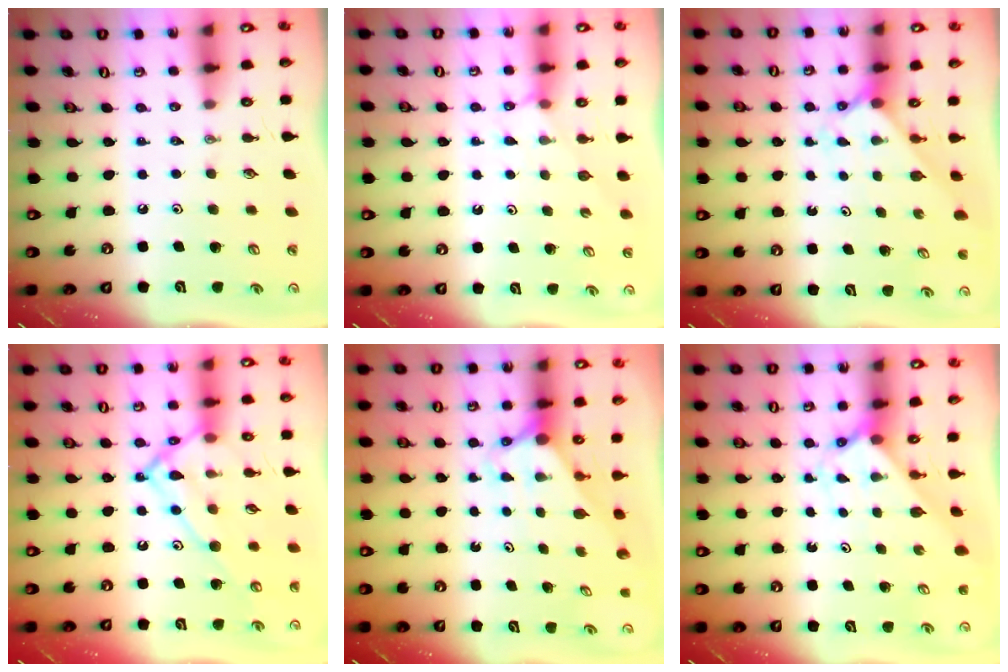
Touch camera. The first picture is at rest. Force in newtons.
{"total": 3.3, "press": 3.3, "slide": 0.4}
{"total": 2.1, "press": 2.1, "slide": 0.2}
{"total": 15.9, "press": 15.9, "slide": 1.1}
{"total": 2.9, "press": 2.9, "slide": 0.0}
{"total": 2.2, "press": 2.2, "slide": 0.1}